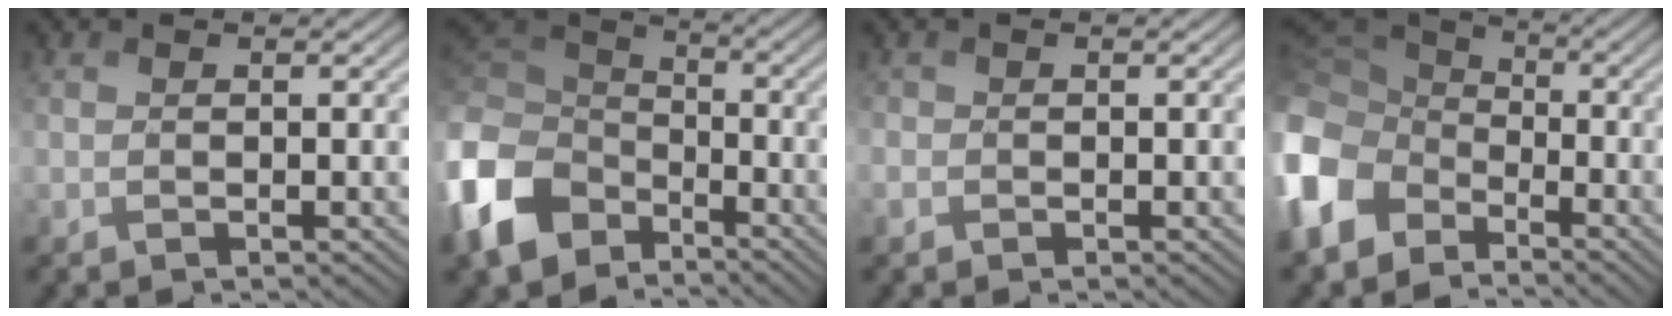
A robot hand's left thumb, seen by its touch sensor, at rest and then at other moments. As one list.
[{"total": 12.7, "force": [-5.7, 9.0, 6.8], "torque": [-0.208, -0.011, -0.131]}, {"total": 1.2, "force": [-0.4, 1.1, 0.2], "torque": [-0.005, -0.004, -0.014]}, {"total": 13.3, "force": [-5.5, 9.6, 7.4], "torque": [-0.239, -0.033, -0.114]}]